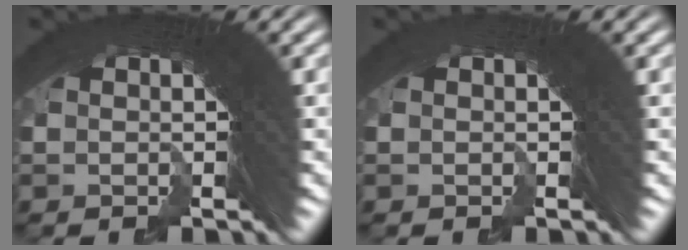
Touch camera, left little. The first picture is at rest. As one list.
[{"total": 0.6, "force": [-0.1, -0.2, -0.6], "torque": [0.010, -0.001, -0.003]}]